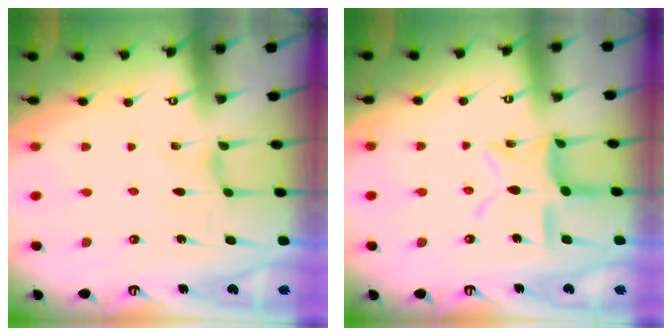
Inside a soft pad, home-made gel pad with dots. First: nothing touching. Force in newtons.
{"total": 12.4, "press": 12.4, "slide": 1.1}